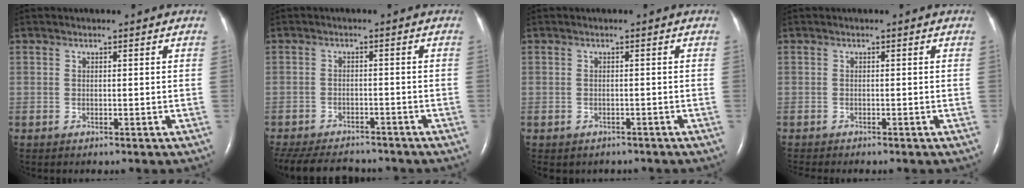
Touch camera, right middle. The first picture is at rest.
{"total": 14.1, "force": [-12.2, 4.6, 5.3], "torque": [-0.137, -0.015, -0.169]}
{"total": 2.7, "force": [-2.2, 1.4, 0.5], "torque": [-0.012, 0.001, -0.024]}
{"total": 2.4, "force": [-2.2, 0.3, 1.0], "torque": [-0.018, -0.005, -0.027]}